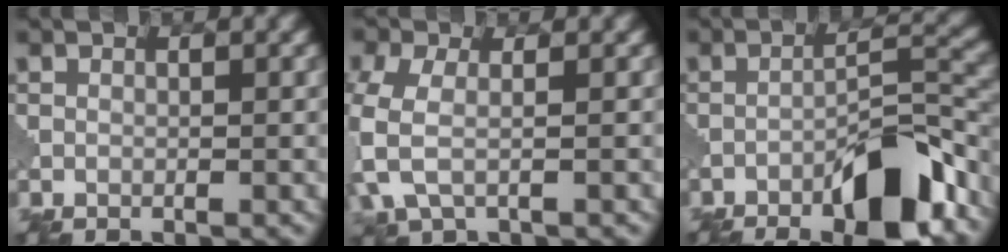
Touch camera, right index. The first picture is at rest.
{"total": 4.8, "force": [-1.1, 2.6, 3.9], "torque": [-0.110, -0.002, -0.031]}
{"total": 10.0, "force": [-6.4, 2.7, 7.3], "torque": [-0.105, 0.013, -0.109]}